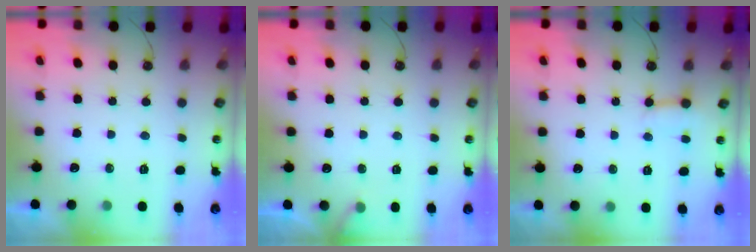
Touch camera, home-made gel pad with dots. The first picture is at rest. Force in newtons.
{"total": 5.4, "press": 5.4, "slide": 0.4}
{"total": 4.9, "press": 4.9, "slide": 0.5}